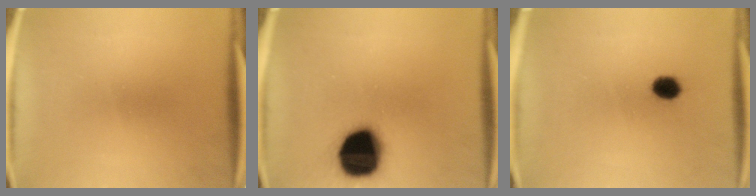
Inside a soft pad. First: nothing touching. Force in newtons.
{"total": 19.8}
{"total": 3.4}